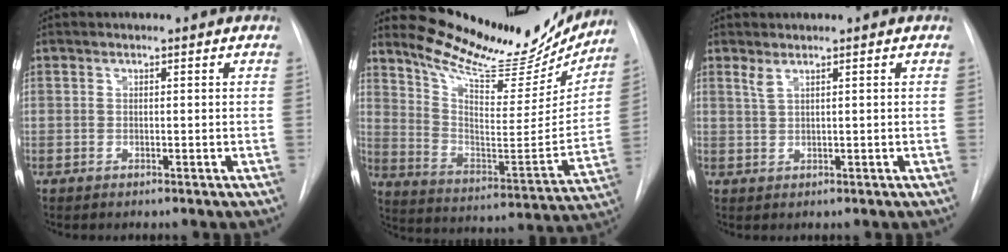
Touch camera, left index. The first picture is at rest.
{"total": 21.4, "force": [19.4, 5.0, 7.4], "torque": [-0.115, -0.058, 0.280]}
{"total": 1.4, "force": [1.0, 0.0, 1.0], "torque": [-0.028, 0.001, 0.022]}